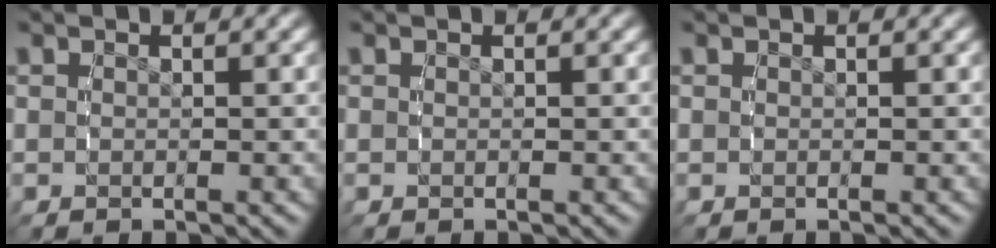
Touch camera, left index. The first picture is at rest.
{"total": 0.0}
{"total": 0.0}